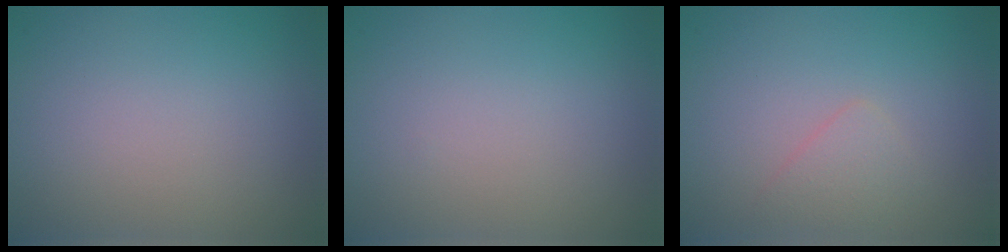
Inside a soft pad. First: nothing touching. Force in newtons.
{"total": 0.0}
{"total": 1.5, "press": 1.5, "slide": 0.0}